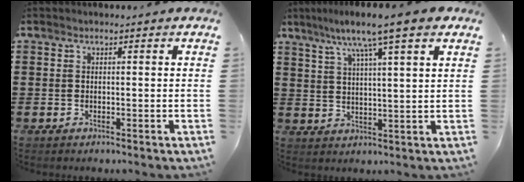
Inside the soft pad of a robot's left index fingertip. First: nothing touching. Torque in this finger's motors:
{"motor_torque": [2.14, 0.00, 0.90, 0.16]}